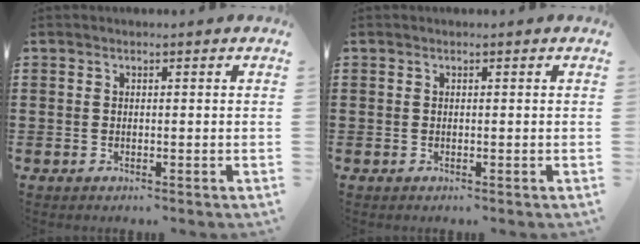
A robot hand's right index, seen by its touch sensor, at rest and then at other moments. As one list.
[{"total": 0.0}]